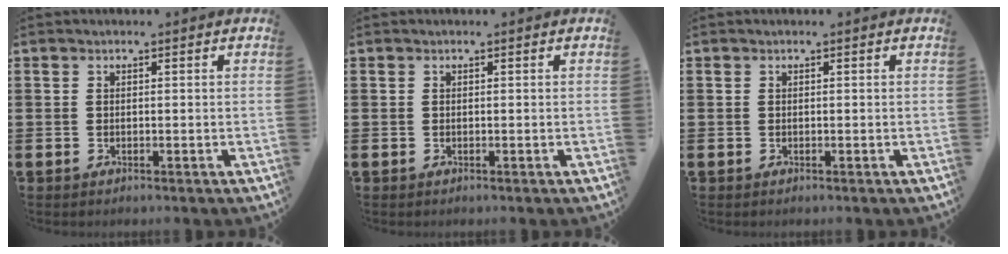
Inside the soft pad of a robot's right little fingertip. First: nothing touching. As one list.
[{"total": 0.0}, {"total": 0.0}]